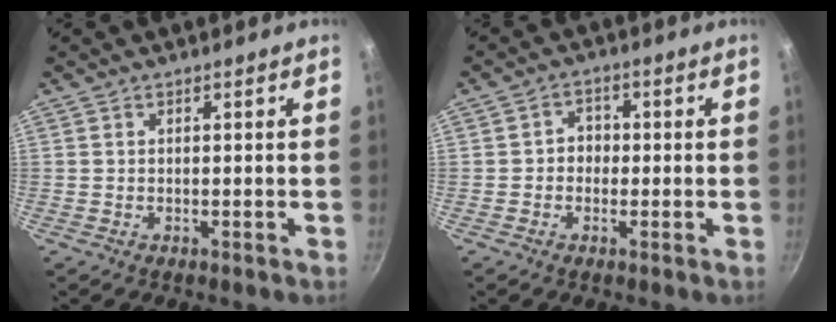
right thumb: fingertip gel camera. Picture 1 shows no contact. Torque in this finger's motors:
{"motor_torque": [-0.65, 0.18, 0.29, -0.18, 0.03]}